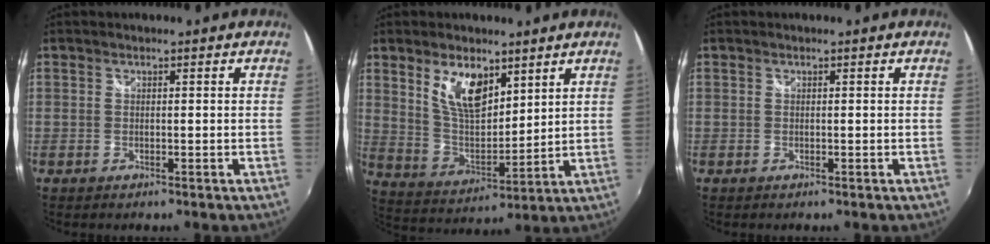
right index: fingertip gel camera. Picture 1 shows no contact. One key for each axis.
{"total": 10.9, "fx": 6.0, "fy": 5.2, "fz": 7.5, "tx": -0.138, "ty": 0.004, "tz": 0.122}
{"total": 0.0}